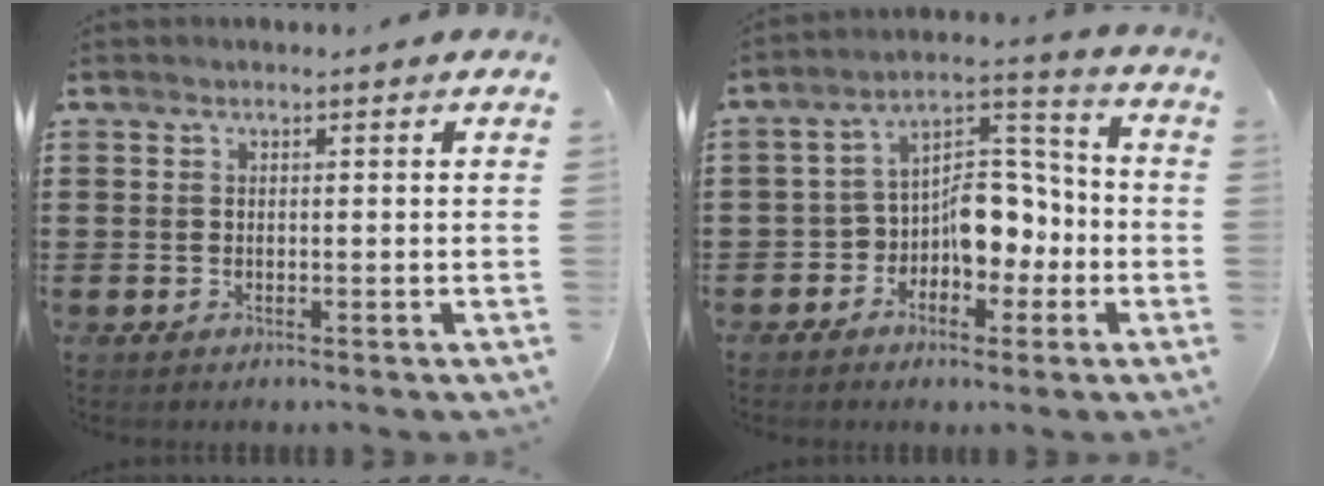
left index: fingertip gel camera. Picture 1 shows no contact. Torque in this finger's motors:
{"motor_torque": [0.45, 0.22, 0.68, 0.12]}